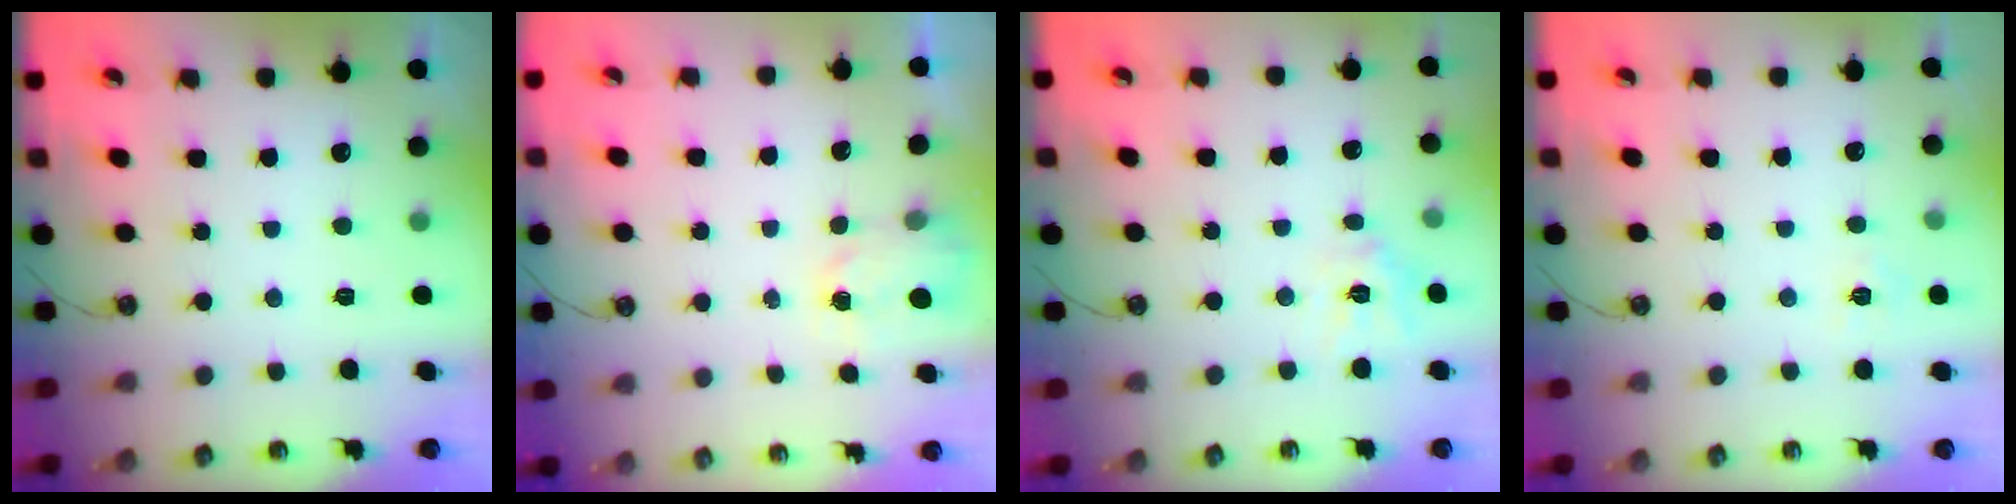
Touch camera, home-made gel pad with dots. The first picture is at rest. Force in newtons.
{"total": 1.5, "press": 1.5, "slide": 0.2}
{"total": 10.1, "press": 10.1, "slide": 0.6}
{"total": 6.6, "press": 6.5, "slide": 0.6}